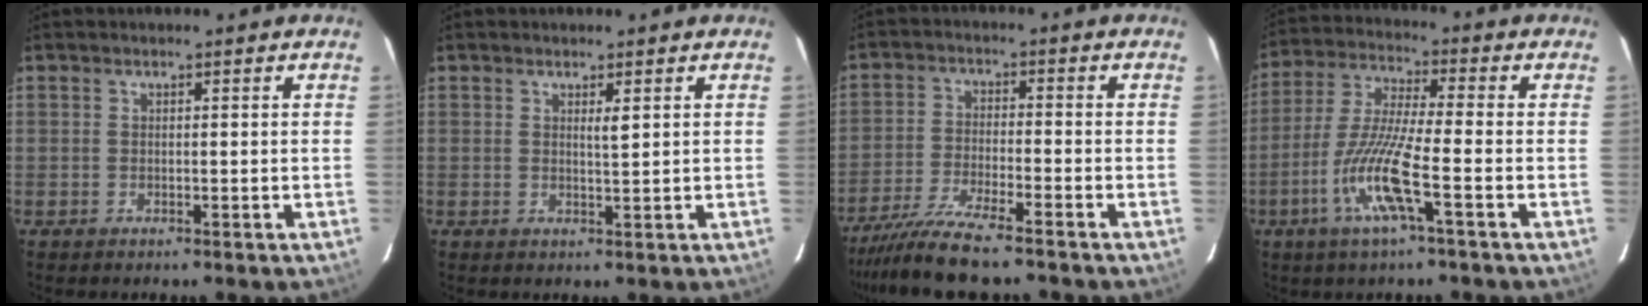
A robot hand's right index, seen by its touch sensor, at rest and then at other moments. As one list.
[{"total": 1.4, "force": [0.7, 0.0, 1.2], "torque": [-0.023, -0.005, 0.011]}, {"total": 9.4, "force": [-8.0, 0.0, 4.9], "torque": [-0.082, -0.028, -0.139]}, {"total": 11.2, "force": [-4.3, 0.3, 10.3], "torque": [-0.214, -0.008, -0.088]}]